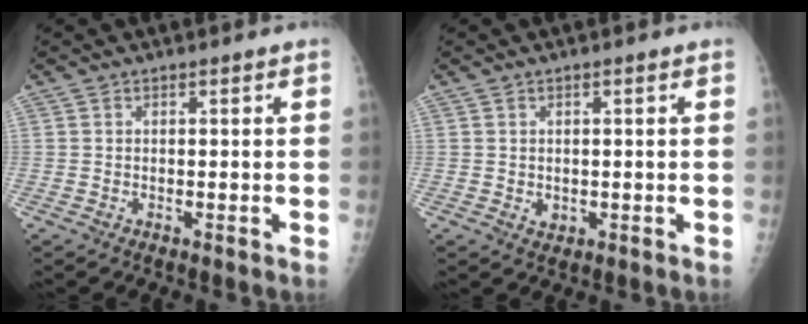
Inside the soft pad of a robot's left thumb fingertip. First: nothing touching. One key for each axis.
{"total": 1.6, "fx": 0.0, "fy": 1.3, "fz": 1.0, "tx": -0.009, "ty": -0.001, "tz": 0.005}